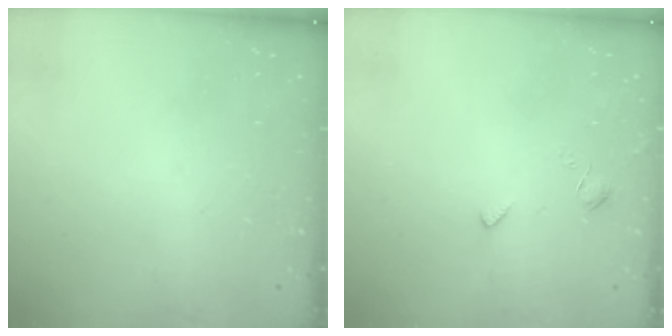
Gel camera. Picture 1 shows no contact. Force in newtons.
{"total": 2.0, "press": 2.0, "slide": 0.5}